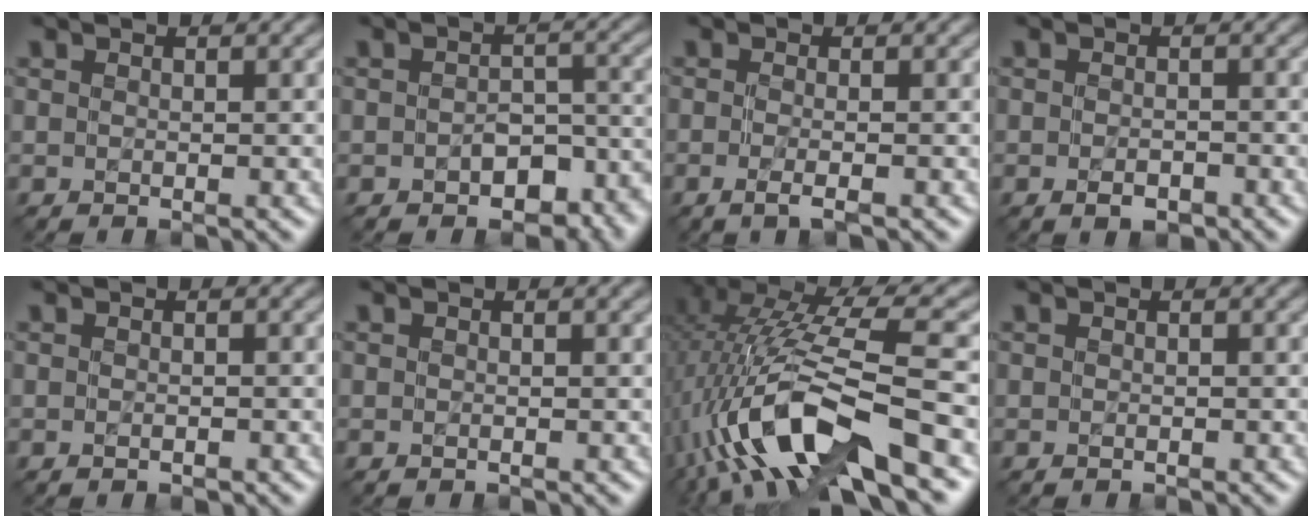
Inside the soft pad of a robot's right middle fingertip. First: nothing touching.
{"total": 5.1, "force": [-2.5, 3.0, 3.2], "torque": [-0.036, -0.005, -0.037]}
{"total": 2.2, "force": [-0.7, 0.7, 1.9], "torque": [-0.028, -0.007, -0.017]}
{"total": 1.6, "force": [-0.8, 0.8, 1.1], "torque": [-0.019, -0.003, -0.015]}
{"total": 0.6, "force": [-0.3, 0.2, 0.5], "torque": [-0.009, -0.002, -0.003]}
{"total": 0.8, "force": [0.3, 0.3, 0.7], "torque": [-0.009, 0.004, 0.000]}
{"total": 12.9, "force": [-3.6, 4.0, 11.8], "torque": [-0.232, 0.014, -0.061]}
{"total": 0.0}